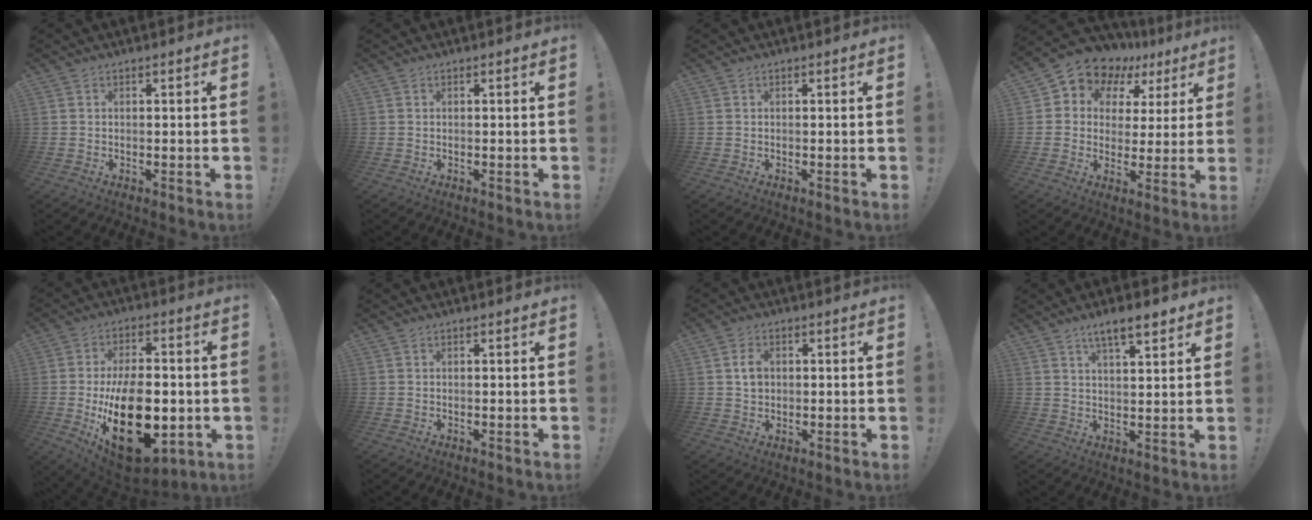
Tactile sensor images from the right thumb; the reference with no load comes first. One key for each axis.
{"total": 0.0}
{"total": 0.0}
{"total": 8.0, "fx": 5.5, "fy": 5.5, "fz": 2.0, "tx": -0.041, "ty": -0.051, "tz": 0.103}
{"total": 25.8, "fx": -4.9, "fy": 14.8, "fz": 20.5, "tx": -0.340, "ty": 0.009, "tz": -0.058}
{"total": 0.0}
{"total": 4.5, "fx": 0.7, "fy": 3.5, "fz": 2.8, "tx": -0.039, "ty": 0.003, "tz": 0.012}
{"total": 7.6, "fx": 5.3, "fy": 2.1, "fz": 5.0, "tx": -0.071, "ty": -0.027, "tz": 0.089}